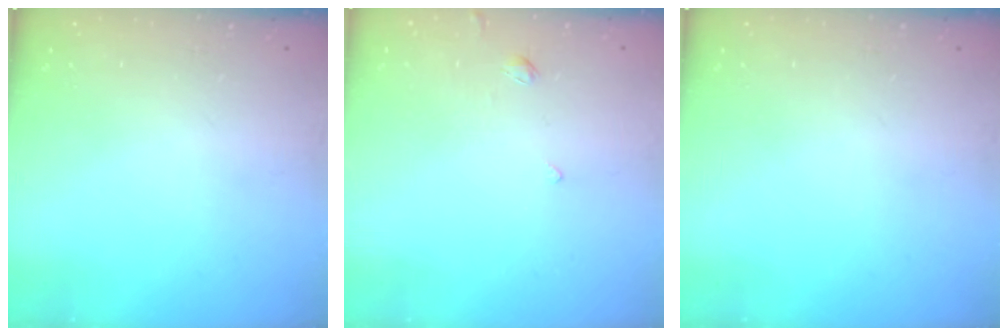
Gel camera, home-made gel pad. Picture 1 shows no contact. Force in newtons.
{"total": 0.8, "press": 0.7, "slide": 0.4}
{"total": 0.0}